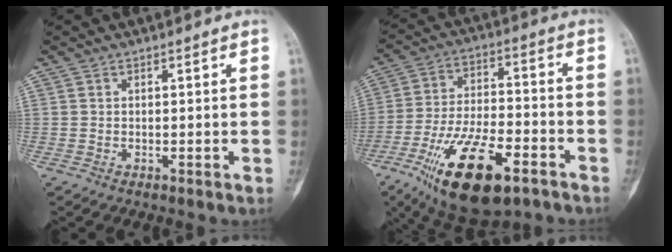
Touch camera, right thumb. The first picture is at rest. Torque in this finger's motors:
{"motor_torque": [0.82, 0.06, 1.82, -0.94, 0.15]}